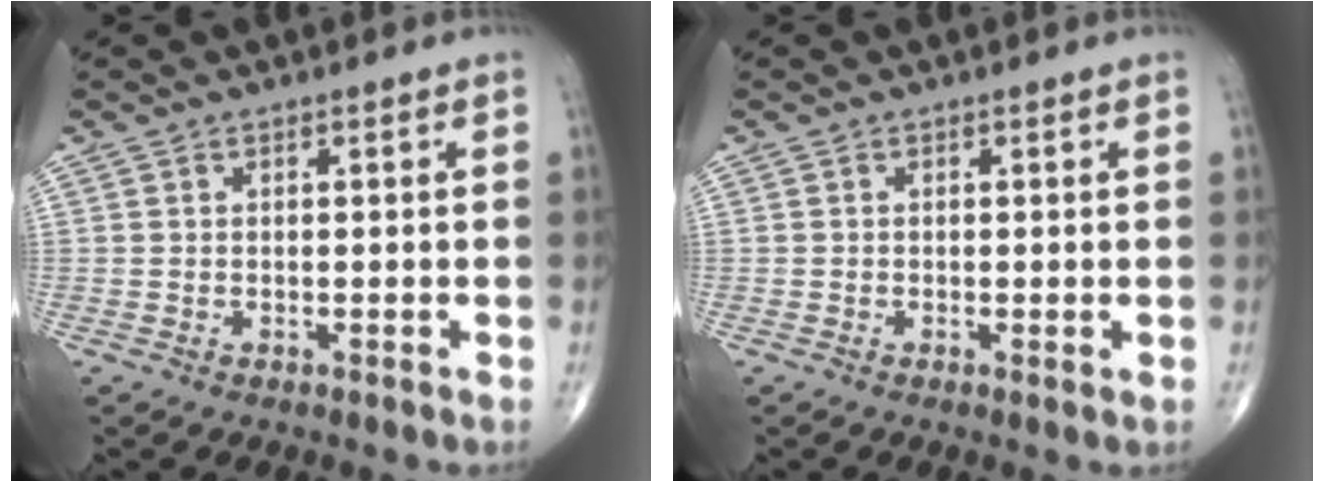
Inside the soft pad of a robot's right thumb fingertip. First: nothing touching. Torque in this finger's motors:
{"motor_torque": [-0.19, 0.06, -0.19, -0.13, -0.01]}